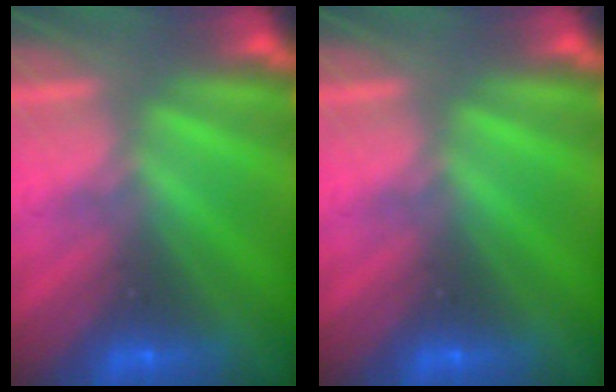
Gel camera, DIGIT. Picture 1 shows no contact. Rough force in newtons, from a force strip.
{"total": 0.0}